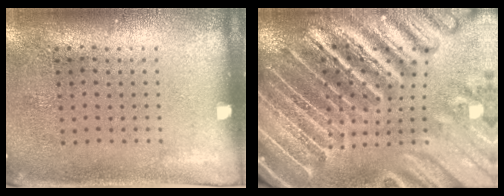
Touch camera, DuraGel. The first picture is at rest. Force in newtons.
{"total": 5.6, "press": 4.9, "slide": 2.8}